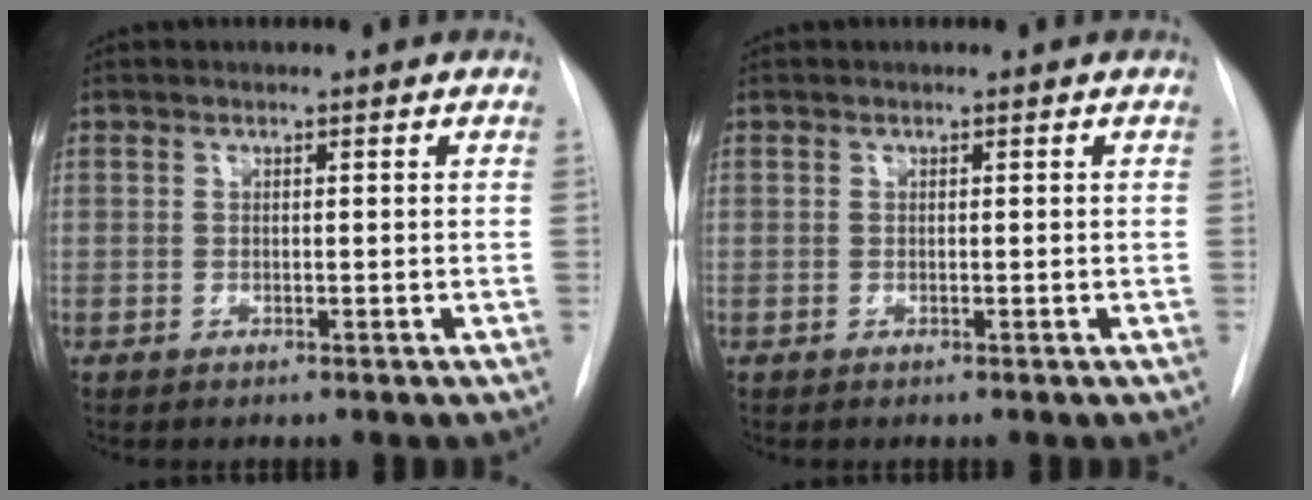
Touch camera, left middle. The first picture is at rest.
{"total": 0.0}